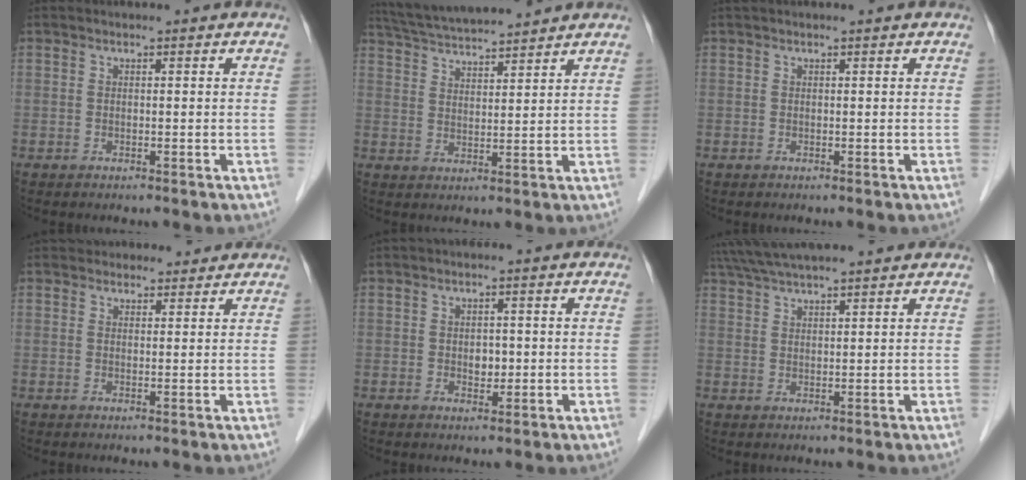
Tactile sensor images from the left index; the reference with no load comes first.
{"total": 10.7, "force": [10.0, -0.3, 3.8], "torque": [-0.078, 0.026, 0.166]}
{"total": 1.2, "force": [1.0, -0.1, 0.6], "torque": [-0.011, 0.022, 0.020]}
{"total": 4.2, "force": [3.9, 1.7, 0.0], "torque": [0.009, 0.015, 0.047]}
{"total": 2.0, "force": [-0.1, 1.4, 1.4], "torque": [-0.023, 0.001, 0.002]}
{"total": 11.0, "force": [9.8, 0.7, 5.1], "torque": [-0.093, 0.043, 0.152]}